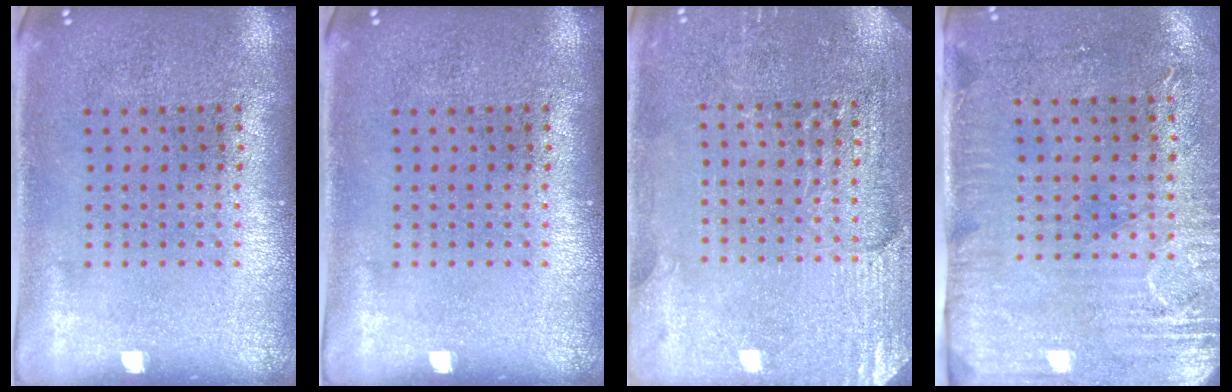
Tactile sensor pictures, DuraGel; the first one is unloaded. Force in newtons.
{"total": 0.0}
{"total": 2.9, "press": 2.8, "slide": 0.2}
{"total": 2.9, "press": 2.4, "slide": 1.6}